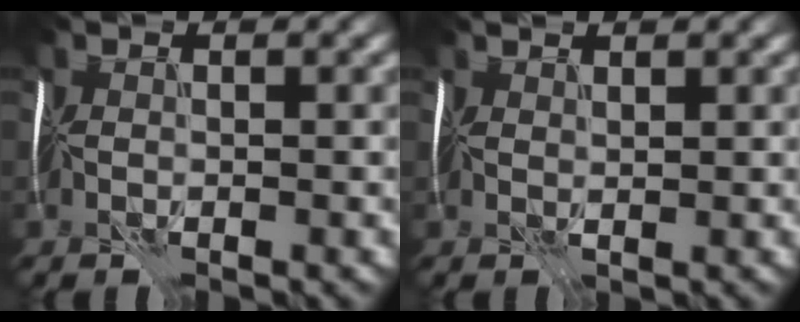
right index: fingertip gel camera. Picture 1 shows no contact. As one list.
[{"total": 2.0, "force": [1.8, 0.6, 0.6], "torque": [-0.007, 0.021, 0.016]}]